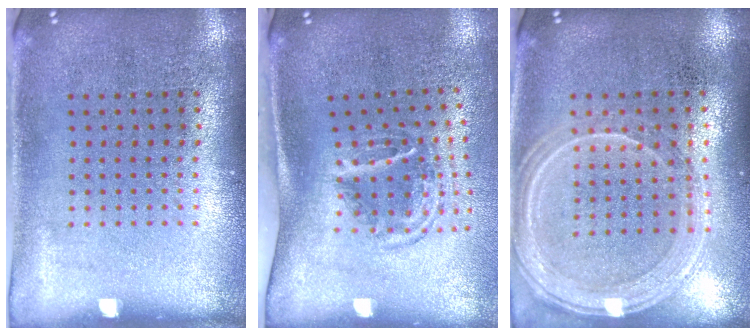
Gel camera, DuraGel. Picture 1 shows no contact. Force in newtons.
{"total": 1.8, "press": 1.1, "slide": 1.4}
{"total": 1.3, "press": 1.3, "slide": 0.1}